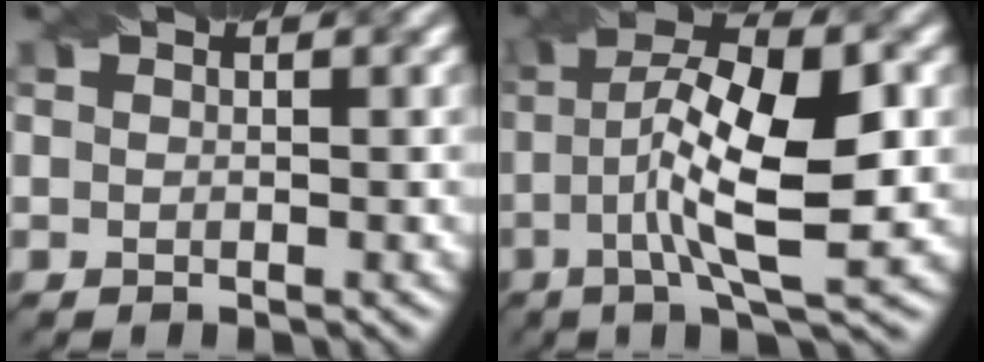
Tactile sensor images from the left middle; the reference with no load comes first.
{"total": 10.2, "force": [-0.8, 3.0, 9.7], "torque": [-0.170, 0.010, -0.014]}